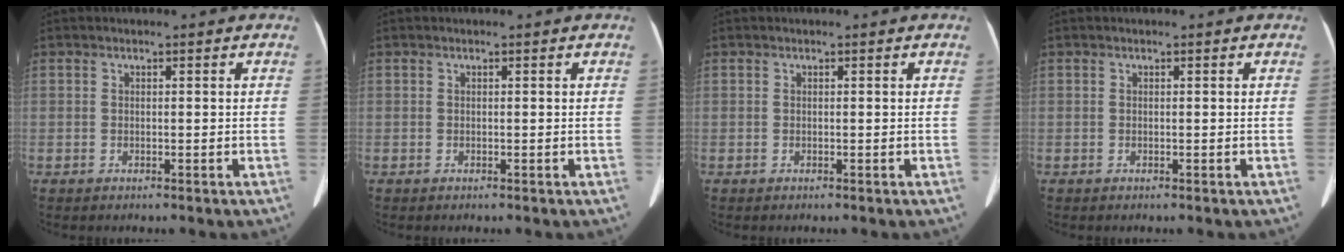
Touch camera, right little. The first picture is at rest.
{"total": 0.0}
{"total": 0.0}
{"total": 0.0}